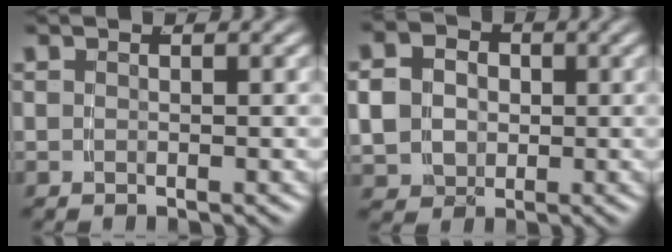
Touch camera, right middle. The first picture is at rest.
{"total": 6.3, "force": [0.0, 5.4, 3.2], "torque": [-0.073, -0.021, 0.005]}